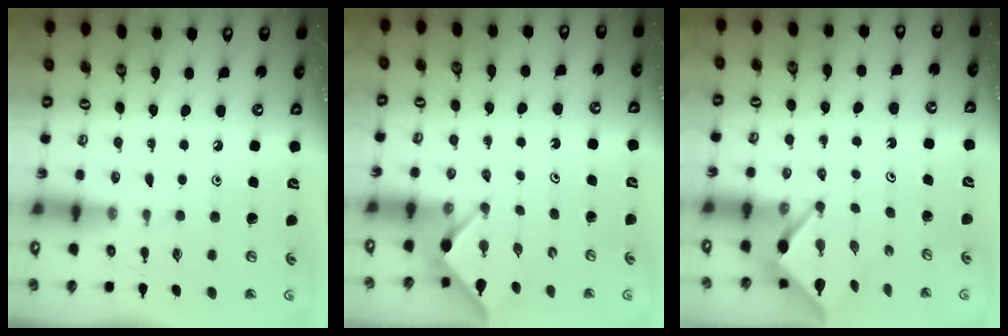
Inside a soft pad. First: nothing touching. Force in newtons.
{"total": 3.0, "press": 2.9, "slide": 0.4}
{"total": 3.1, "press": 3.1, "slide": 0.2}